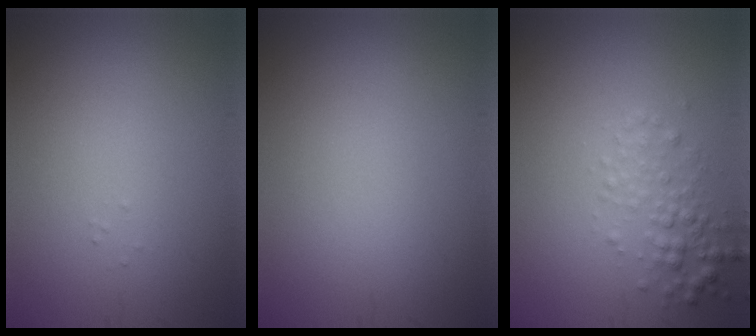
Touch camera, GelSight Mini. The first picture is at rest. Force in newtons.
{"total": 0.0}
{"total": 2.5, "press": 2.5, "slide": 0.1}